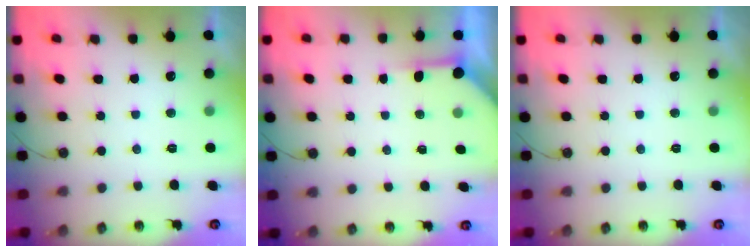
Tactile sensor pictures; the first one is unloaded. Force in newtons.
{"total": 3.8, "press": 3.8, "slide": 0.4}
{"total": 0.0}